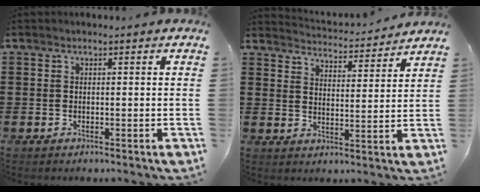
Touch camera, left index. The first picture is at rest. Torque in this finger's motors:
{"motor_torque": [0.25, -0.23, 0.18, 0.02]}